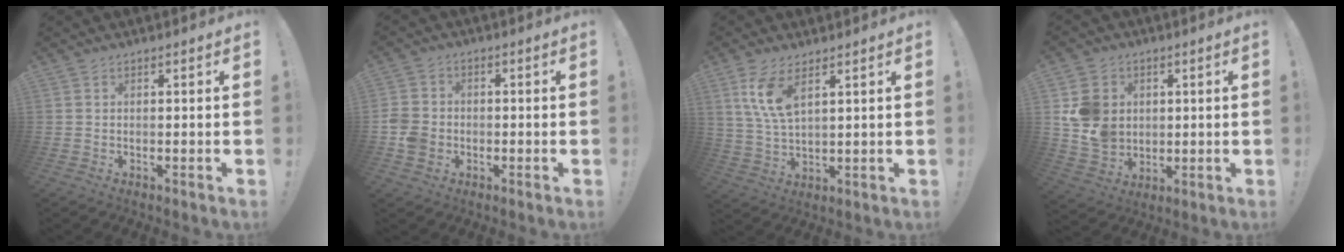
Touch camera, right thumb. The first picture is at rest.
{"total": 7.3, "force": [-2.1, 6.0, 3.5], "torque": [-0.083, 0.015, -0.039]}
{"total": 9.4, "force": [5.2, 3.6, 6.9], "torque": [-0.140, -0.024, 0.091]}
{"total": 11.7, "force": [2.3, 10.3, 5.0], "torque": [-0.094, -0.011, 0.049]}